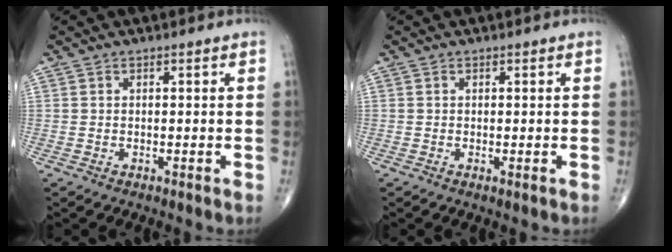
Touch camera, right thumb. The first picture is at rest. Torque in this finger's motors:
{"motor_torque": [-0.09, 0.04, -0.28, -0.10, -0.02]}